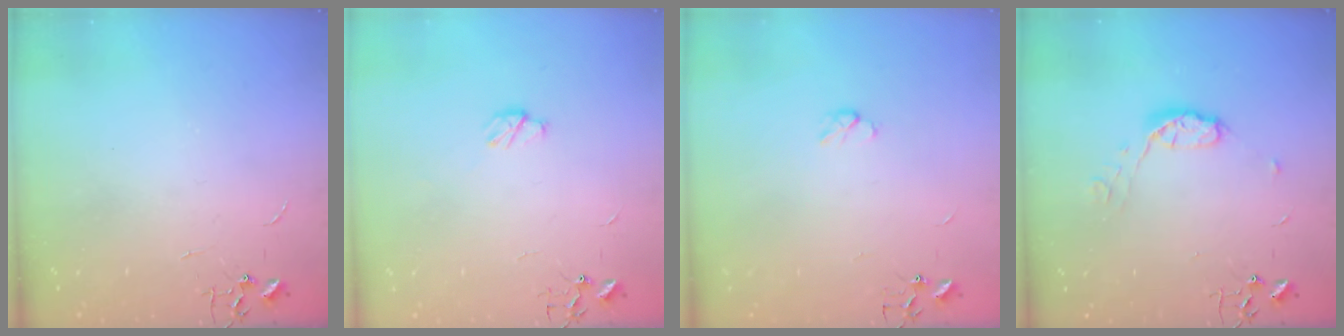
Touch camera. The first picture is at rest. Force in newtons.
{"total": 5.1, "press": 5.1, "slide": 0.5}
{"total": 3.3, "press": 3.3, "slide": 0.6}
{"total": 7.6, "press": 7.6, "slide": 0.5}